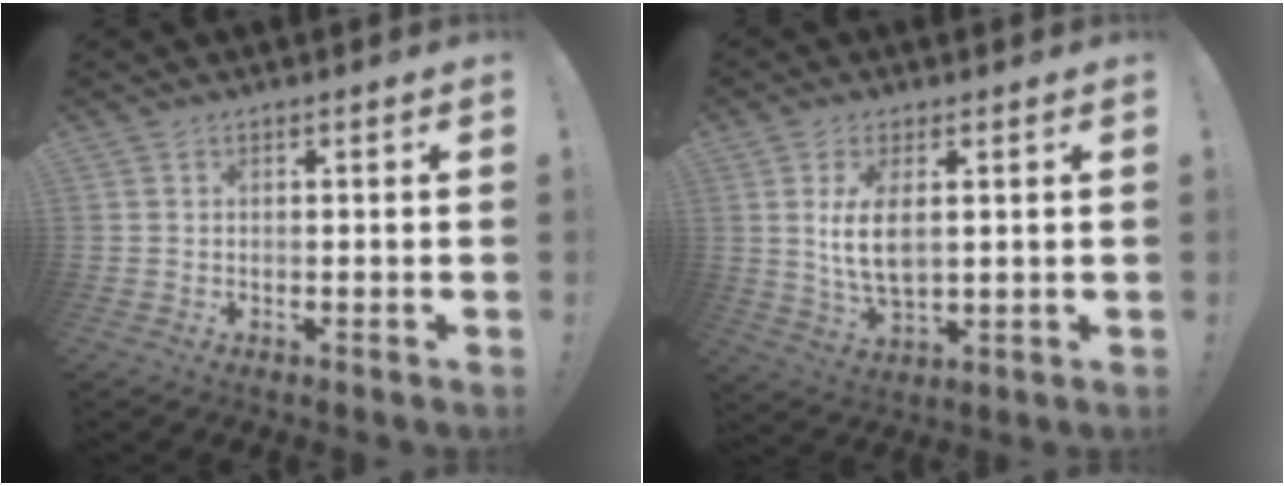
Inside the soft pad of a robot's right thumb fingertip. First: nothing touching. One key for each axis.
{"total": 8.7, "fx": 1.8, "fy": 4.0, "fz": 7.6, "tx": -0.144, "ty": -0.023, "tz": 0.026}